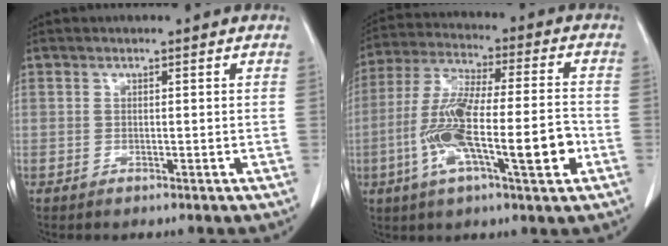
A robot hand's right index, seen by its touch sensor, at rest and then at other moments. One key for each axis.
{"total": 16.2, "fx": -4.4, "fy": 2.7, "fz": 15.3, "tx": -0.285, "ty": 0.004, "tz": -0.074}